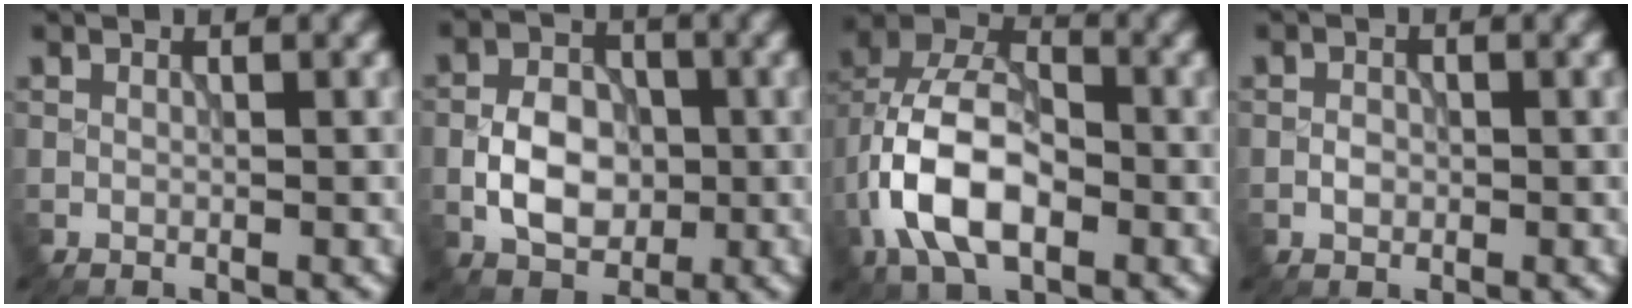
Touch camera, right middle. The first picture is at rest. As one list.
[{"total": 5.3, "force": [-1.0, 3.8, 3.6], "torque": [-0.060, 0.001, -0.019]}, {"total": 9.2, "force": [-2.4, 5.4, 7.0], "torque": [-0.142, 0.013, -0.057]}, {"total": 1.1, "force": [-0.3, 0.8, 0.7], "torque": [-0.012, 0.001, -0.009]}]